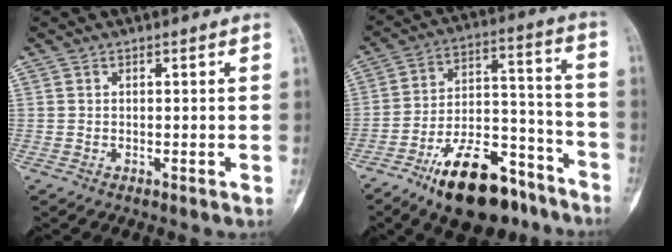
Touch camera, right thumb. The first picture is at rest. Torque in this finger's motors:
{"motor_torque": [2.61, 1.65, 1.56, -1.21, 0.41]}